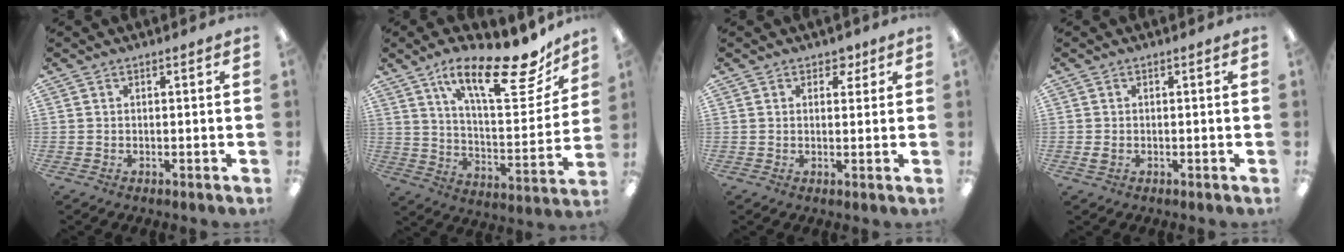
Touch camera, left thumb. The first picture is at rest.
{"total": 22.1, "force": [14.6, 6.9, 15.2], "torque": [-0.225, -0.093, 0.234]}
{"total": 3.1, "force": [1.9, 2.0, 1.2], "torque": [-0.003, -0.005, 0.031]}
{"total": 1.4, "force": [-0.3, 1.0, 0.9], "torque": [-0.015, 0.002, -0.006]}